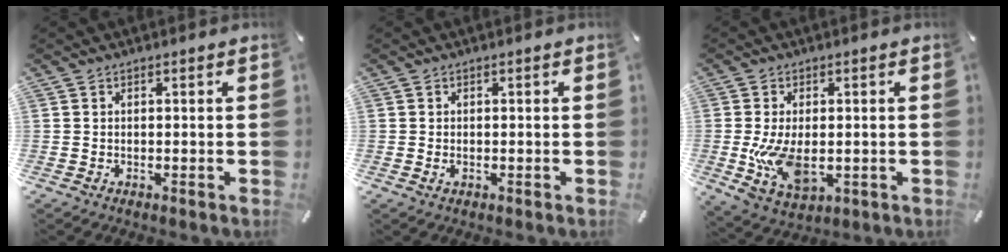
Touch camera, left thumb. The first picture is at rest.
{"total": 0.8, "force": [-0.1, 0.4, 0.7], "torque": [-0.013, 0.000, -0.003]}
{"total": 10.2, "force": [-0.9, 5.8, 8.3], "torque": [-0.184, -0.014, -0.014]}